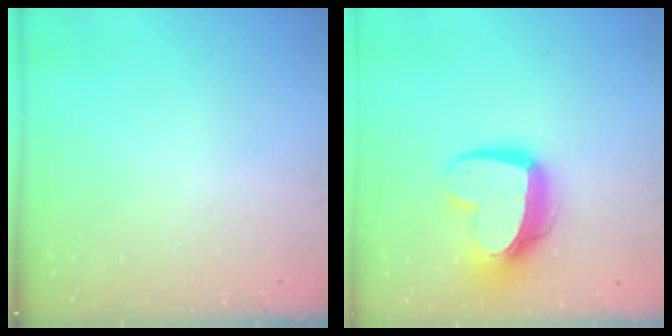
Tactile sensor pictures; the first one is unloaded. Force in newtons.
{"total": 14.9, "press": 14.9, "slide": 1.1}